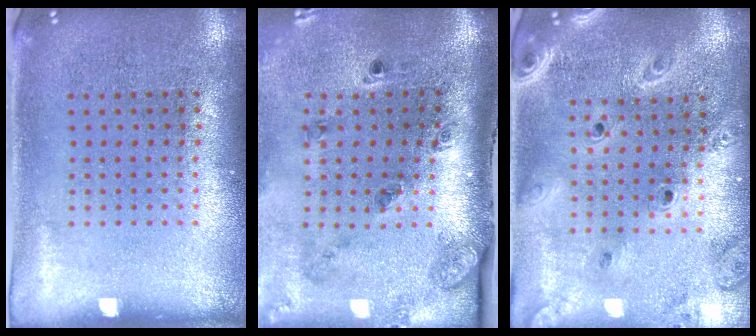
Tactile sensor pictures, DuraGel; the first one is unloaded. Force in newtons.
{"total": 2.0, "press": 1.6, "slide": 1.3}
{"total": 2.5, "press": 2.2, "slide": 1.2}